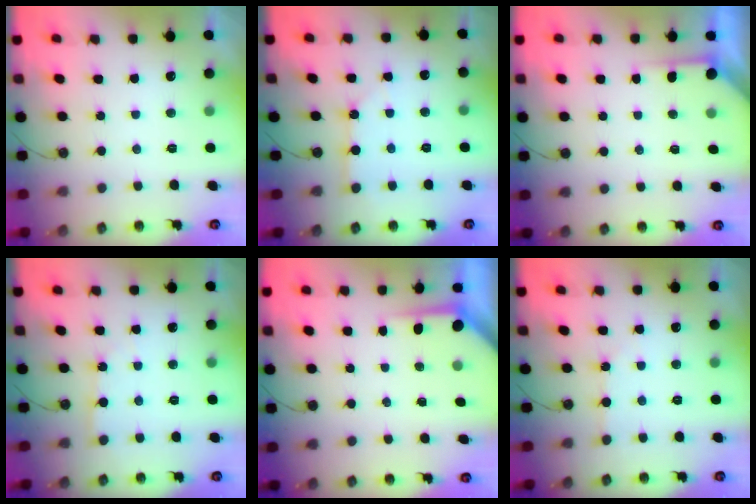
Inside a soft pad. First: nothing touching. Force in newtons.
{"total": 2.8, "press": 2.8, "slide": 0.3}
{"total": 2.9, "press": 2.8, "slide": 0.4}
{"total": 2.7, "press": 2.7, "slide": 0.4}
{"total": 3.6, "press": 3.6, "slide": 0.4}
{"total": 1.9, "press": 1.8, "slide": 0.4}